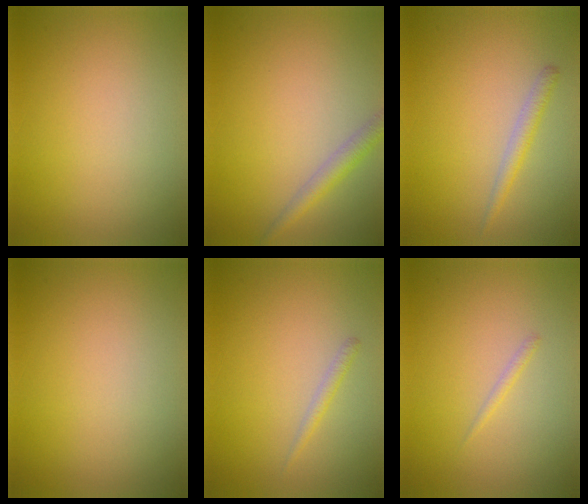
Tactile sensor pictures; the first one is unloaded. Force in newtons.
{"total": 2.0, "press": 2.0, "slide": 0.0}
{"total": 1.5, "press": 1.5, "slide": 0.1}
{"total": 0.0}
{"total": 0.9, "press": 0.9, "slide": 0.0}
{"total": 0.6, "press": 0.6, "slide": 0.1}